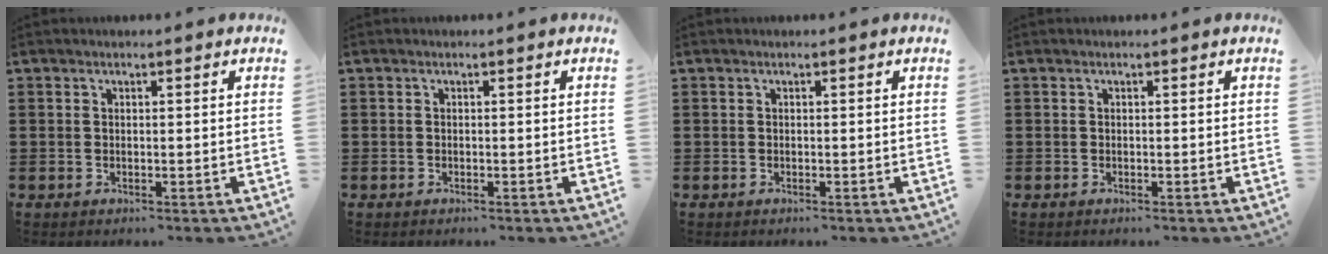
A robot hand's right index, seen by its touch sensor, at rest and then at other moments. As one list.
[{"total": 0.0}, {"total": 0.0}, {"total": 0.0}]